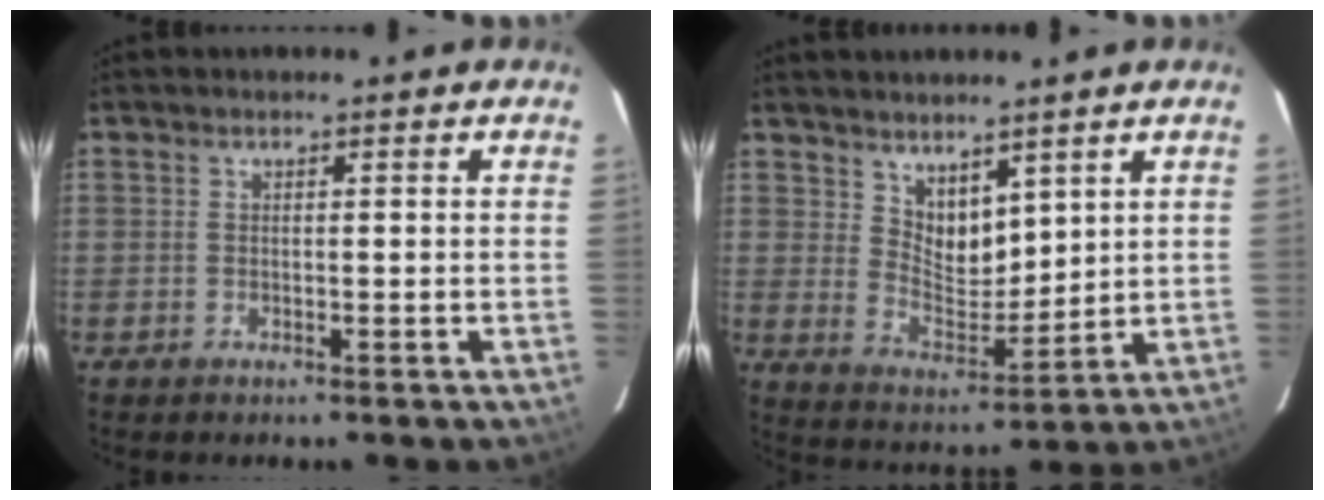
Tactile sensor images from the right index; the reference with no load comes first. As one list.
[{"total": 7.2, "force": [5.0, 4.0, 3.4], "torque": [-0.048, -0.005, 0.099]}]